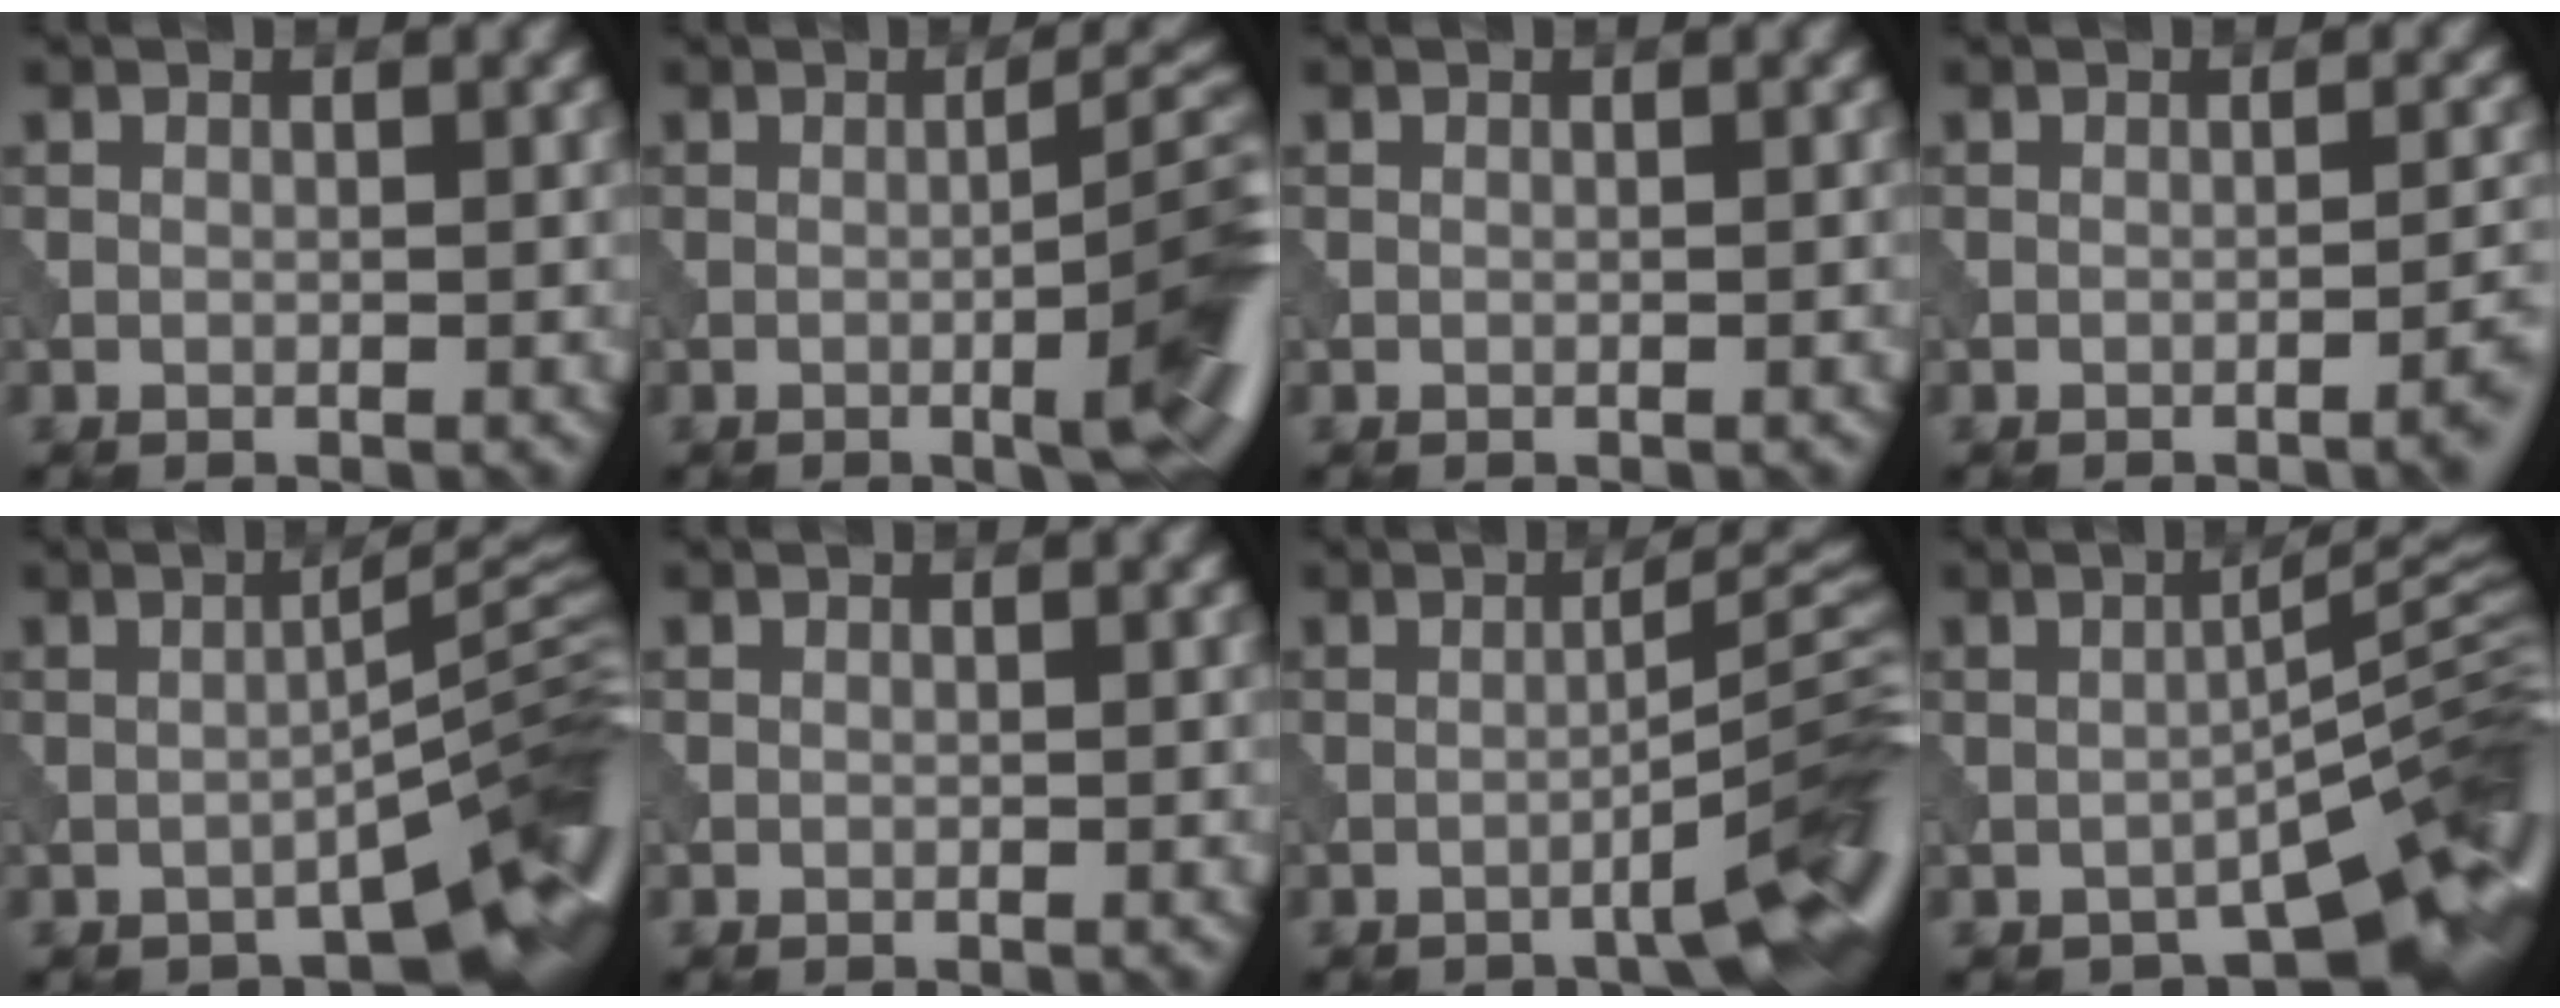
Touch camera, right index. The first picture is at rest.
{"total": 8.7, "force": [-2.0, 1.9, 8.2], "torque": [-0.100, 0.004, -0.025]}
{"total": 0.0}
{"total": 3.0, "force": [-1.4, 0.8, 2.5], "torque": [-0.023, 0.010, -0.026]}
{"total": 8.0, "force": [-4.6, 1.7, 6.3], "torque": [-0.076, 0.002, -0.070]}
{"total": 0.0}
{"total": 7.9, "force": [-3.7, 1.4, 6.8], "torque": [-0.077, 0.018, -0.052]}
{"total": 11.3, "force": [-6.6, 3.6, 8.5], "torque": [-0.103, -0.012, -0.090]}